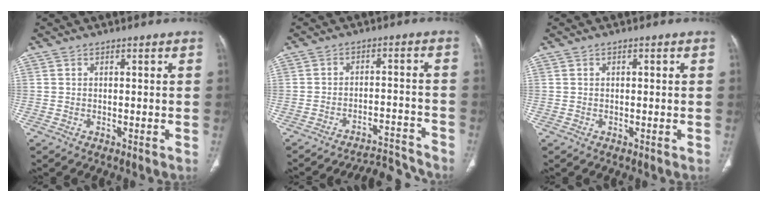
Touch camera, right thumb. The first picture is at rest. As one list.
[{"total": 8.3, "force": [-8.3, 0.4, 0.0], "torque": [-0.004, 0.075, -0.126]}, {"total": 0.9, "force": [0.3, 0.4, 0.7], "torque": [-0.014, 0.002, 0.005]}]